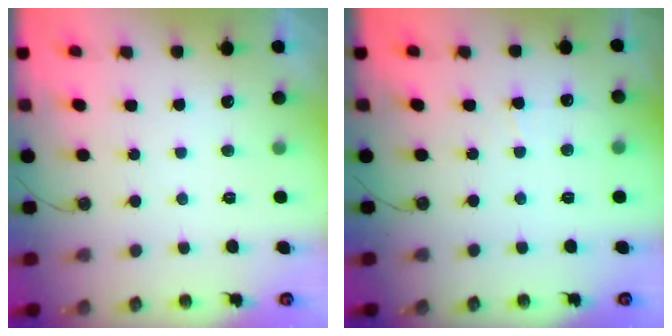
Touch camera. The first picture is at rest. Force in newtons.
{"total": 3.9, "press": 3.8, "slide": 0.6}